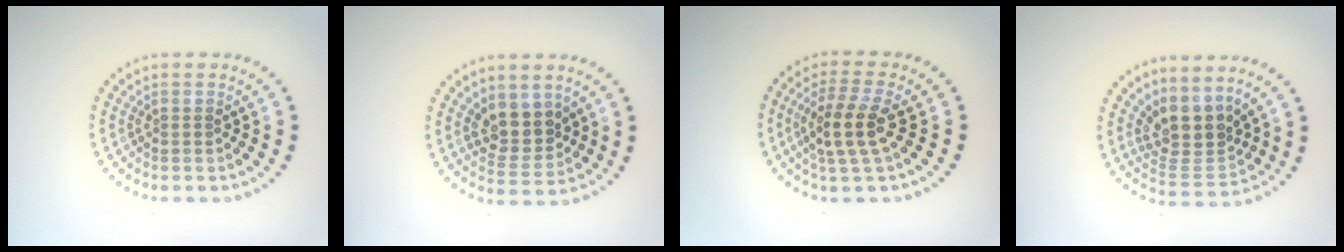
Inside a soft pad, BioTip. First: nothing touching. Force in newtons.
{"total": 3.5, "press": 3.3, "slide": 1.3}
{"total": 3.9, "press": 3.5, "slide": 1.6}
{"total": 4.1, "press": 3.2, "slide": 2.5}